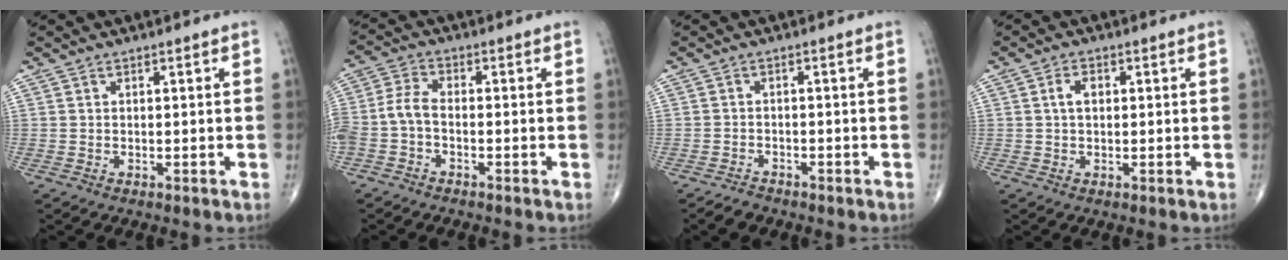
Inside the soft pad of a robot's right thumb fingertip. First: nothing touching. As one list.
[{"total": 6.1, "force": [-2.0, 3.0, 4.9], "torque": [-0.119, 0.021, -0.048]}, {"total": 2.6, "force": [-2.2, 1.3, 0.5], "torque": [-0.018, 0.008, -0.036]}, {"total": 2.7, "force": [0.4, 1.7, 2.1], "torque": [-0.036, 0.007, 0.006]}]